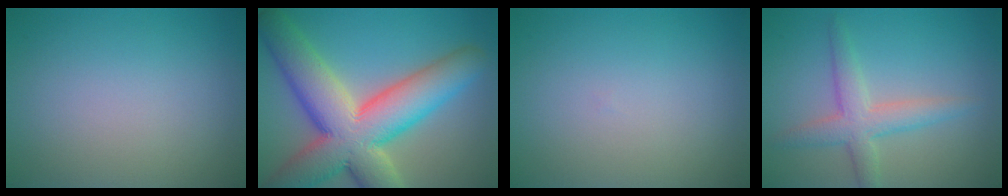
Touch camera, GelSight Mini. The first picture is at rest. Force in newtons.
{"total": 13.1, "press": 13.1, "slide": 0.8}
{"total": 0.0}
{"total": 3.6, "press": 3.6, "slide": 0.3}